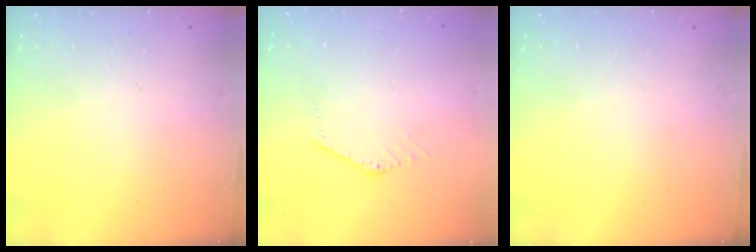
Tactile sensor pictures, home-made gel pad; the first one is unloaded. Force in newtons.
{"total": 0.5, "press": 0.4, "slide": 0.4}
{"total": 0.0}